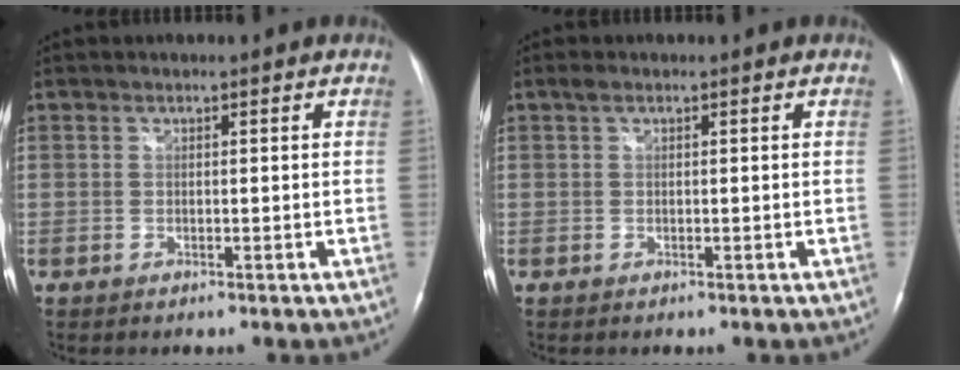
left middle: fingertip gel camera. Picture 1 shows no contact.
{"total": 0.8, "force": [0.5, 0.3, 0.5], "torque": [-0.012, 0.014, 0.010]}